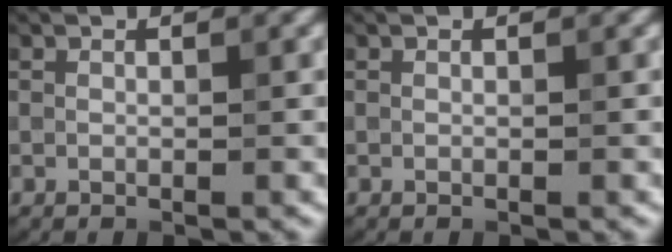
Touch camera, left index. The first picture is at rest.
{"total": 0.0}